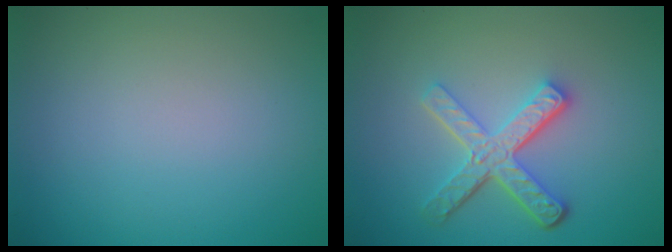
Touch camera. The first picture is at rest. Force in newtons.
{"total": 4.9, "press": 3.6, "slide": 3.3}